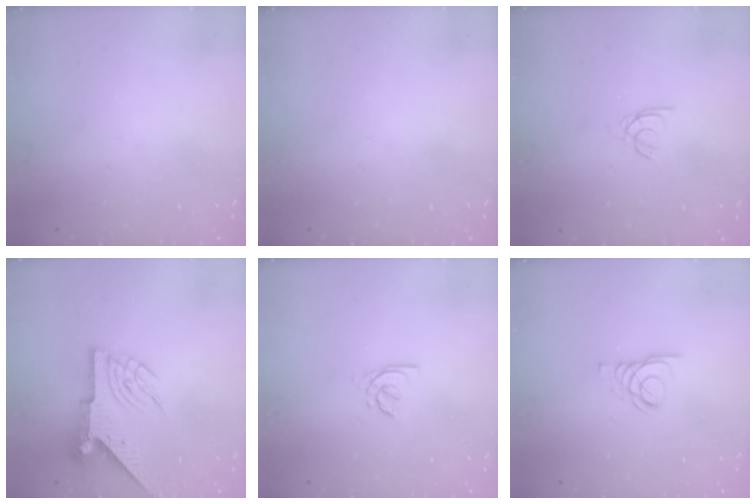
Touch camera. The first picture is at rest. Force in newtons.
{"total": 0.0}
{"total": 2.2, "press": 2.2, "slide": 0.2}
{"total": 7.3, "press": 7.3, "slide": 0.6}
{"total": 2.1, "press": 2.0, "slide": 0.6}
{"total": 2.8, "press": 2.8, "slide": 0.3}